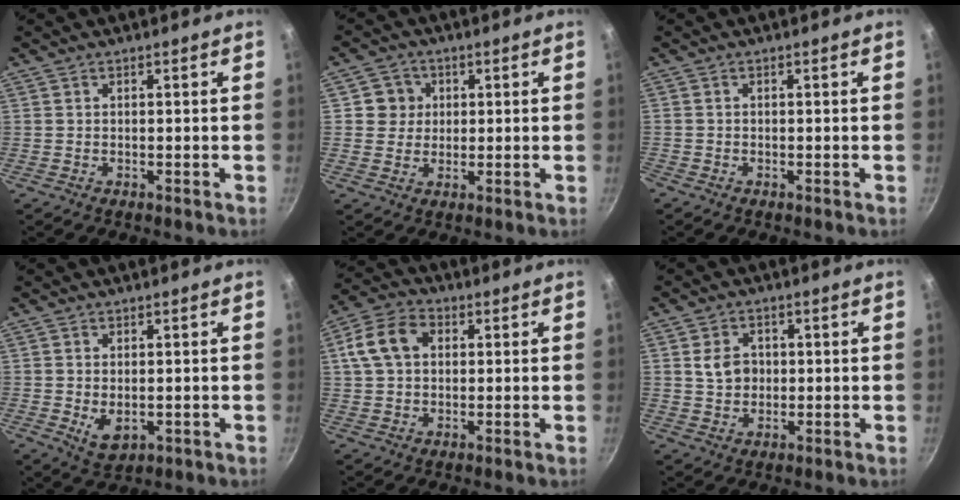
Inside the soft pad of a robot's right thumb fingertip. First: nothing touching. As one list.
[{"total": 4.9, "force": [1.0, 4.7, 0.9], "torque": [0.027, 0.005, 0.009]}, {"total": 0.7, "force": [-0.5, 0.4, 0.1], "torque": [-0.003, 0.001, -0.015]}, {"total": 4.8, "force": [-0.5, 3.1, 3.7], "torque": [-0.061, -0.014, 0.000]}, {"total": 9.6, "force": [2.1, 7.0, 6.3], "torque": [-0.102, 0.019, 0.024]}, {"total": 5.6, "force": [0.7, 4.5, 3.1], "torque": [-0.036, 0.004, 0.011]}]